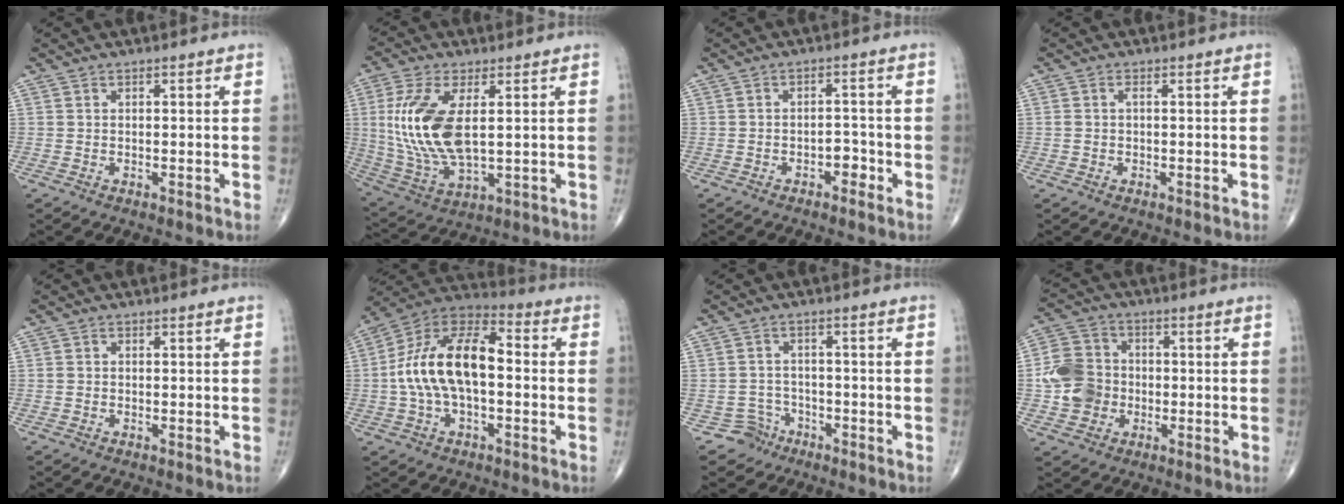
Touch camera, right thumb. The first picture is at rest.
{"total": 15.6, "force": [2.2, 7.1, 13.7], "torque": [-0.300, -0.015, 0.054]}
{"total": 2.7, "force": [-1.5, 1.6, 1.5], "torque": [-0.008, 0.015, -0.024]}
{"total": 1.2, "force": [0.0, 0.6, 1.0], "torque": [-0.025, 0.005, 0.002]}
{"total": 0.7, "force": [-0.1, 0.6, 0.3], "torque": [-0.006, 0.001, -0.001]}
{"total": 17.4, "force": [-0.4, 9.1, 14.9], "torque": [-0.275, 0.042, -0.015]}
{"total": 3.8, "force": [-2.3, 3.0, -0.5], "torque": [0.033, 0.014, -0.042]}
{"total": 9.8, "force": [-1.5, 8.6, 4.4], "torque": [-0.065, 0.019, -0.034]}